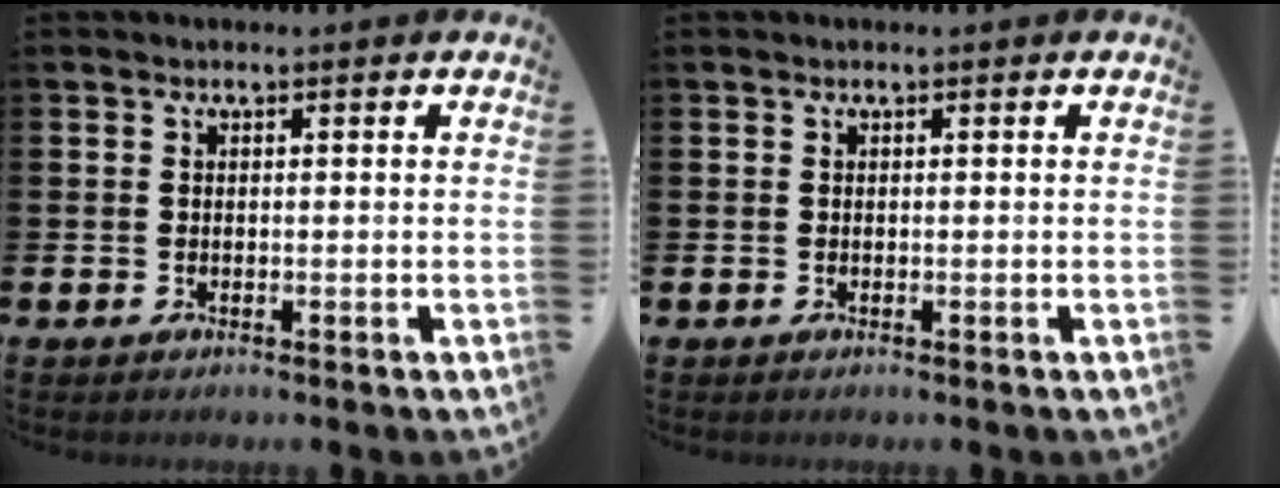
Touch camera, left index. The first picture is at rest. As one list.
[{"total": 0.0}]